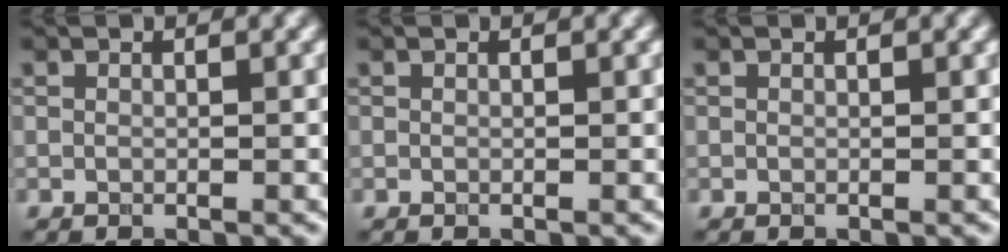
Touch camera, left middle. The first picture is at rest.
{"total": 0.0}
{"total": 0.0}